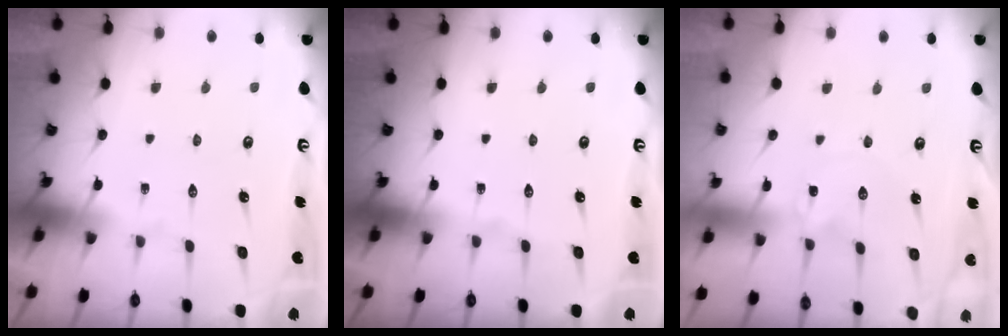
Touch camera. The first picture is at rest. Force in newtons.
{"total": 0.0}
{"total": 0.0}